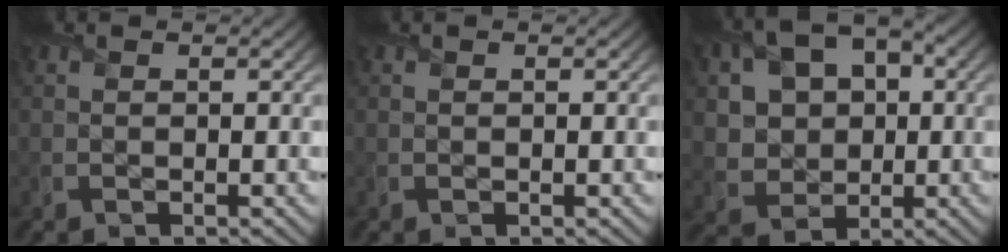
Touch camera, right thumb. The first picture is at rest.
{"total": 0.0}
{"total": 9.3, "force": [1.8, 7.5, 5.2], "torque": [-0.122, 0.014, 0.023]}